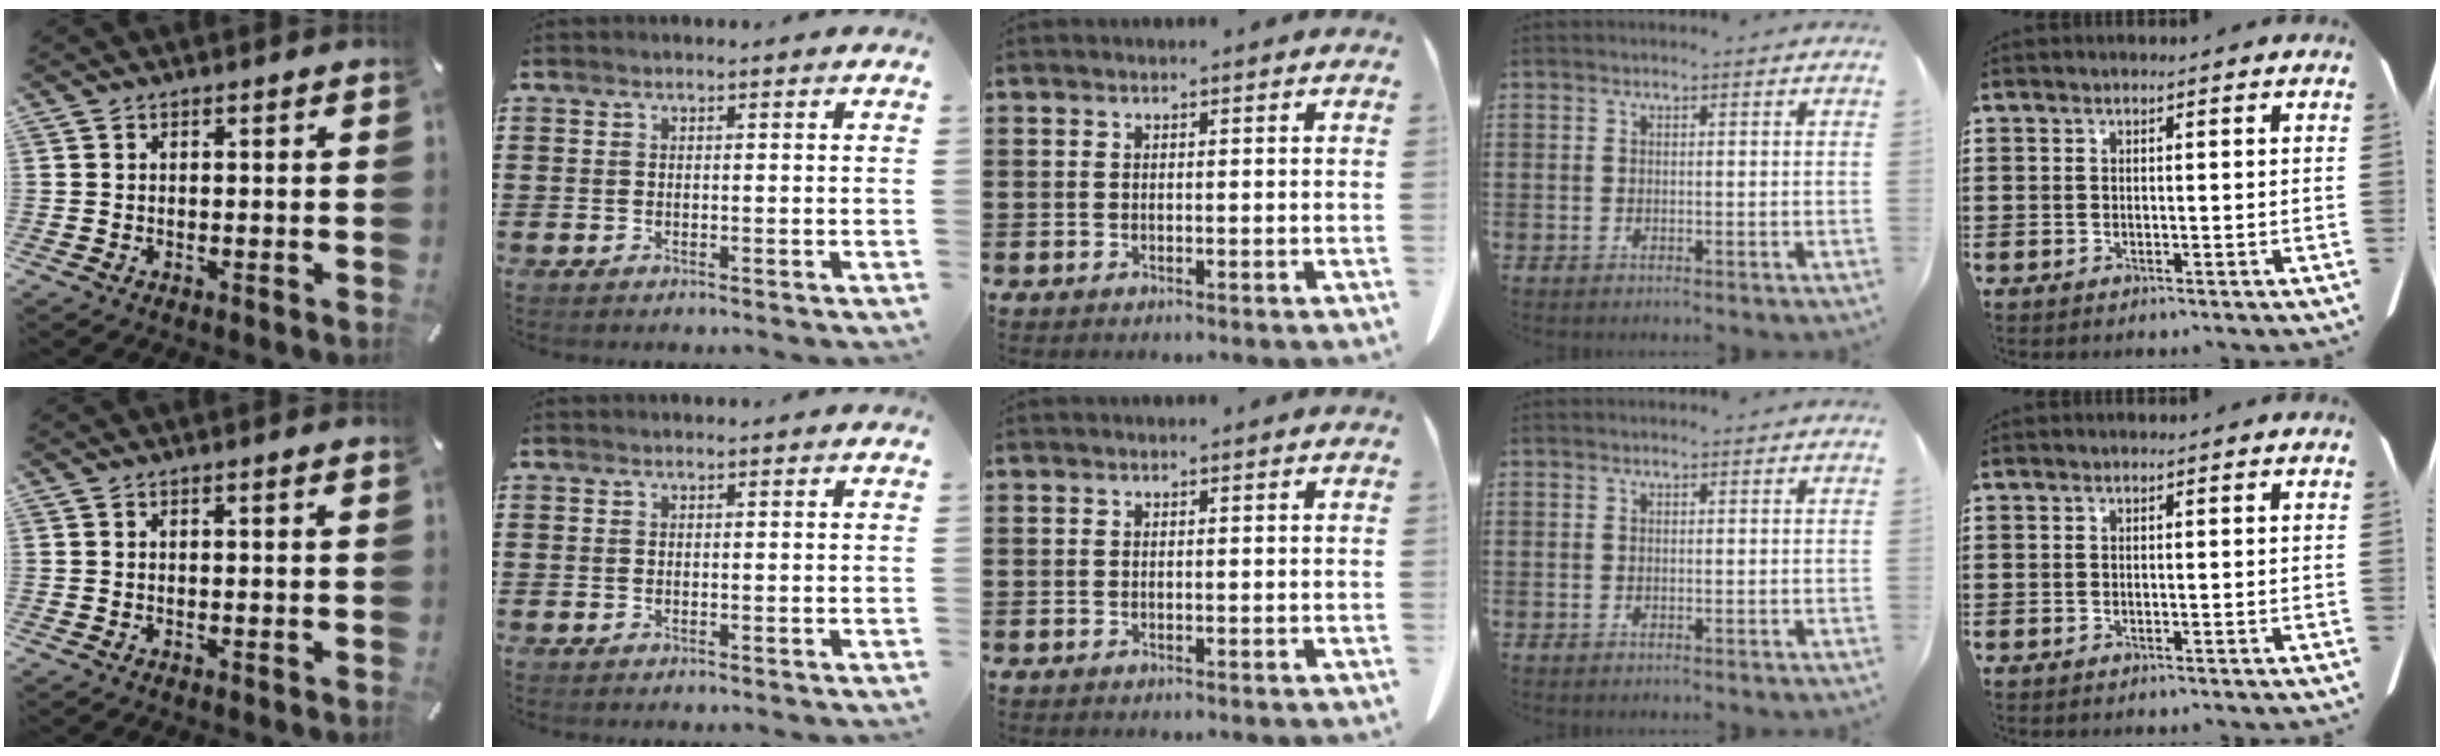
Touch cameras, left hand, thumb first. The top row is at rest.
{"thumb": {"total": 0.6, "force": [0.3, 0.0, 0.5], "torque": [-0.008, 0.000, 0.005]}}